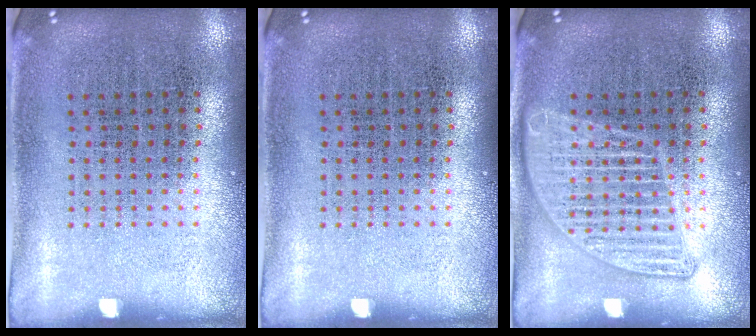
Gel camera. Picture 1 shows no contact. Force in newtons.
{"total": 0.0}
{"total": 2.5, "press": 2.5, "slide": 0.2}